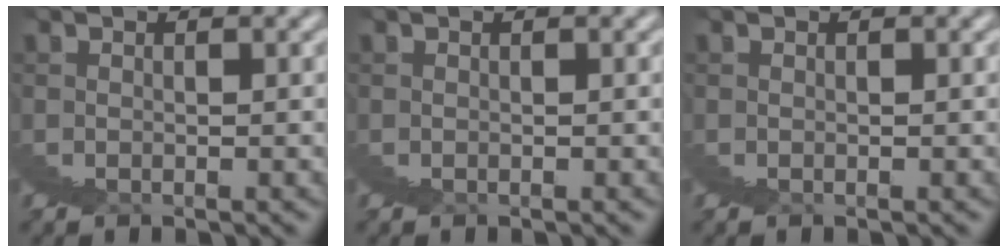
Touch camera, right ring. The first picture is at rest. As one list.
[{"total": 0.0}, {"total": 0.0}]